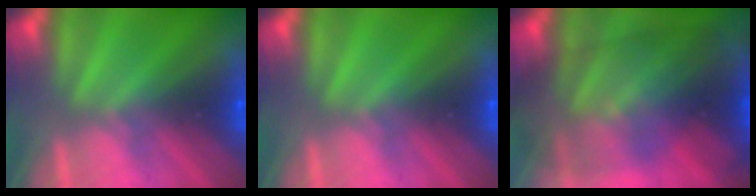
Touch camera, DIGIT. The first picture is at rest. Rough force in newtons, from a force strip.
{"total": 0.0}
{"total": 7.7}